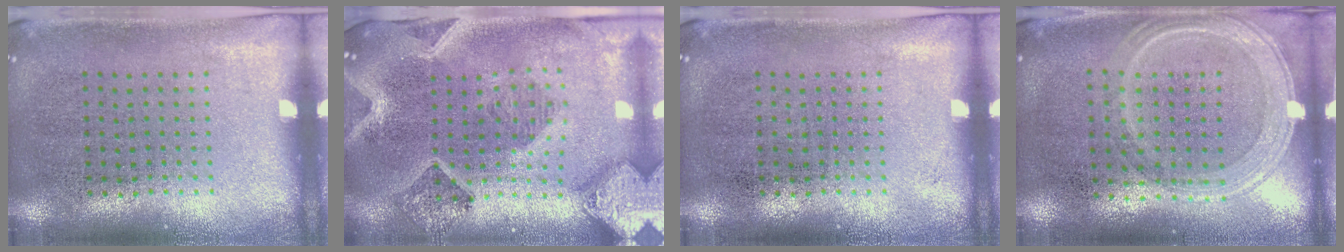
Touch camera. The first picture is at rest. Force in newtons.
{"total": 2.8, "press": 2.5, "slide": 1.3}
{"total": 0.0}
{"total": 1.2, "press": 1.1, "slide": 0.5}